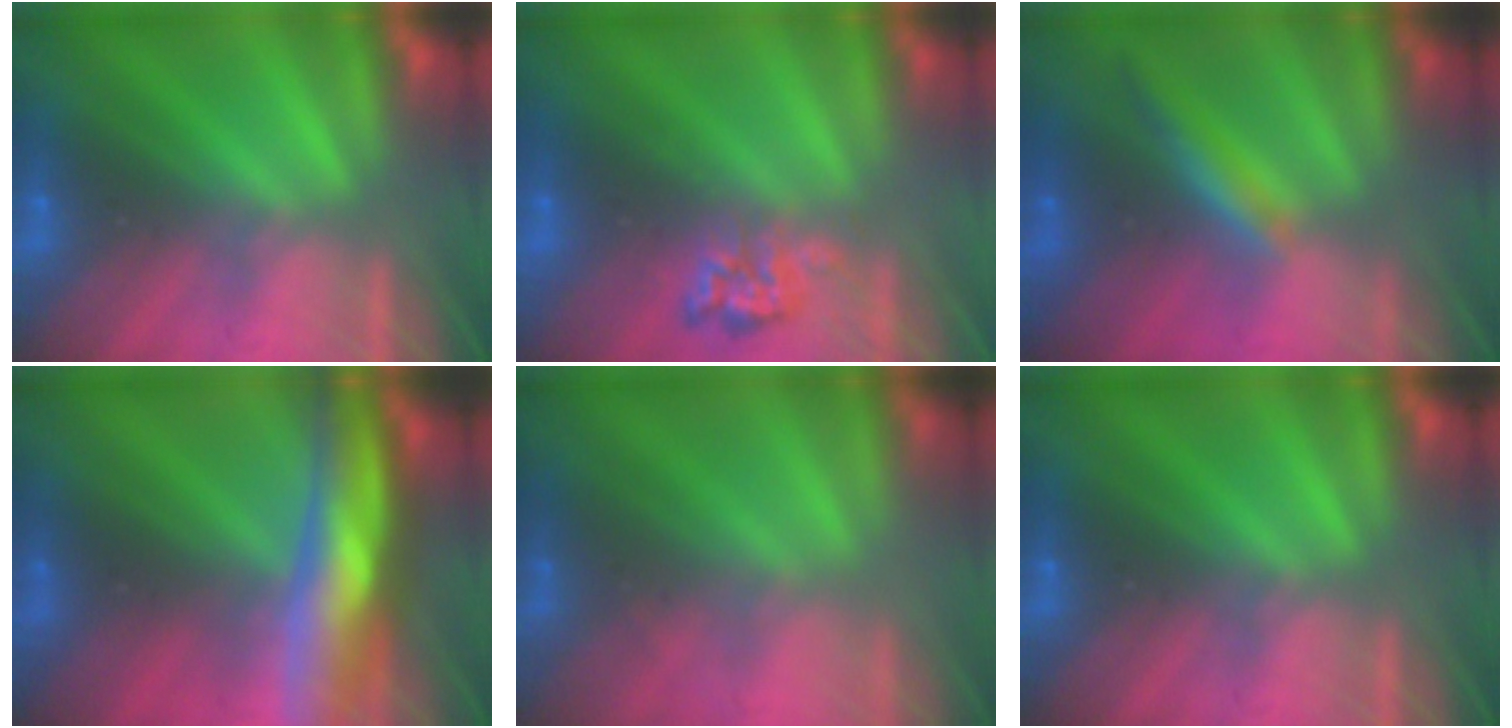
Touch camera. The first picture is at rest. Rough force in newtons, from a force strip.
{"total": 2.4}
{"total": 1.6}
{"total": 6.5}
{"total": 1.8}
{"total": 0.0}